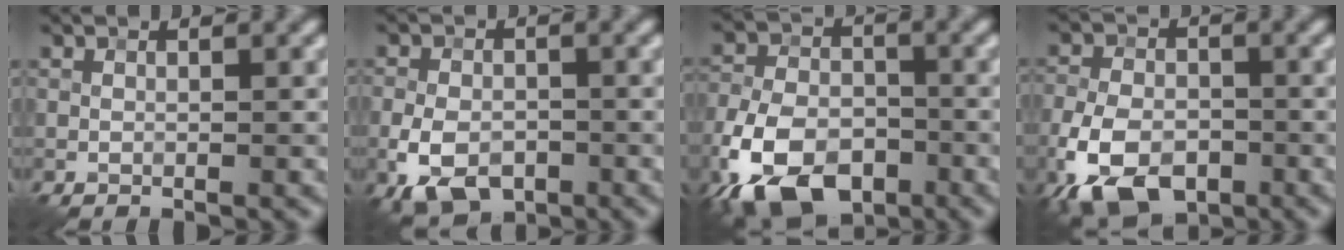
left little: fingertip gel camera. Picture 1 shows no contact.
{"total": 5.7, "force": [-2.4, 3.6, 3.8], "torque": [-0.075, -0.009, -0.048]}
{"total": 10.6, "force": [-6.0, 5.9, 6.5], "torque": [-0.145, -0.015, -0.119]}
{"total": 8.3, "force": [-4.3, 4.6, 5.4], "torque": [-0.117, -0.012, -0.087]}